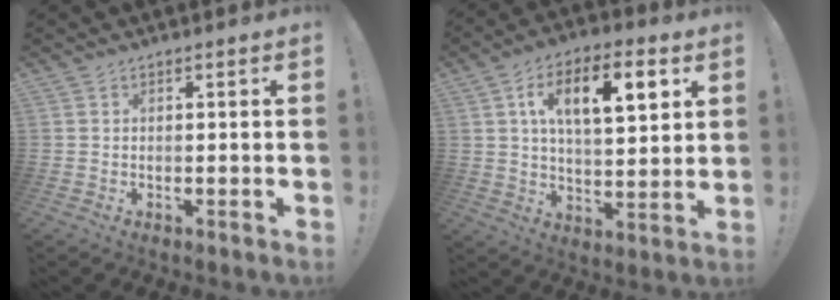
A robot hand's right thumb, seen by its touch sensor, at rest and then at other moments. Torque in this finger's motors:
{"motor_torque": [1.42, 1.66, 0.53, -0.08, 0.13]}